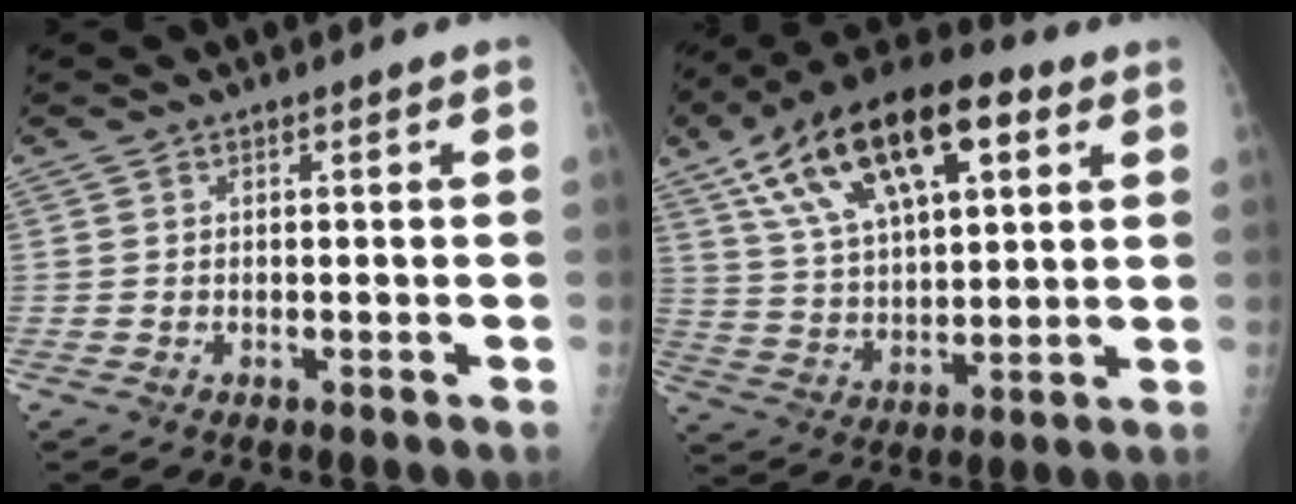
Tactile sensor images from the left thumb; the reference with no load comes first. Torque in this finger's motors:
{"motor_torque": [1.61, 1.70, 1.85, -0.92, 0.31]}